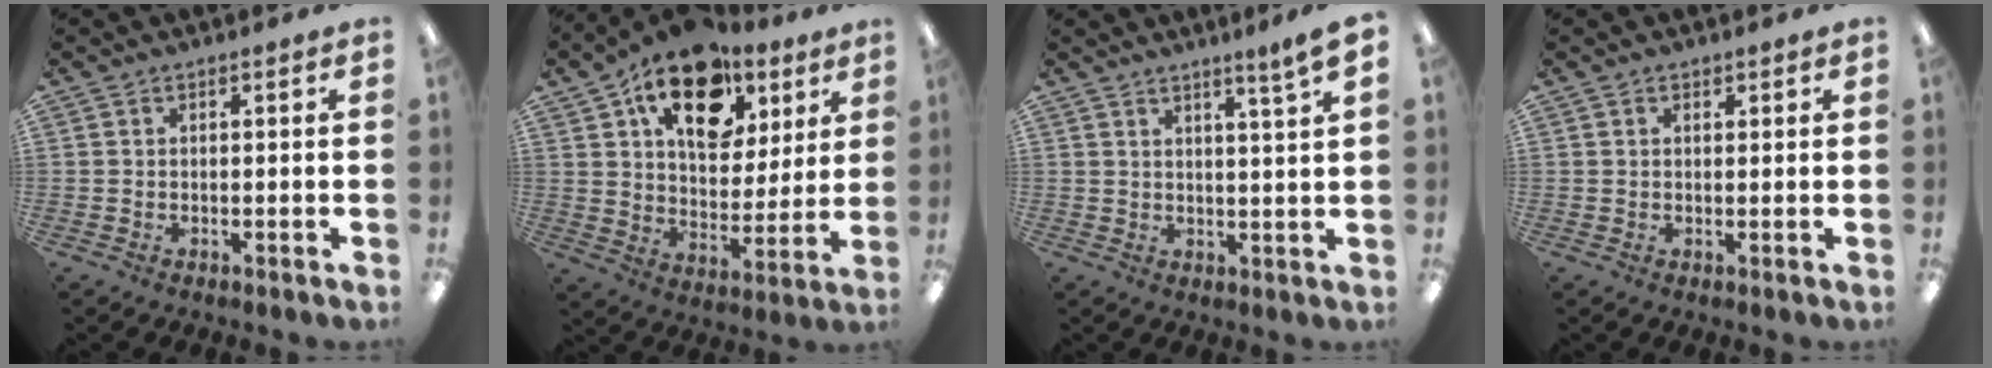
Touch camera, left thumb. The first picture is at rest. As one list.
[{"total": 17.5, "force": [10.2, 10.4, 9.6], "torque": [-0.147, -0.044, 0.180]}, {"total": 4.5, "force": [3.5, -0.8, 2.6], "torque": [-0.042, -0.026, 0.057]}, {"total": 1.0, "force": [0.5, 0.7, 0.5], "torque": [-0.002, -0.002, 0.007]}]